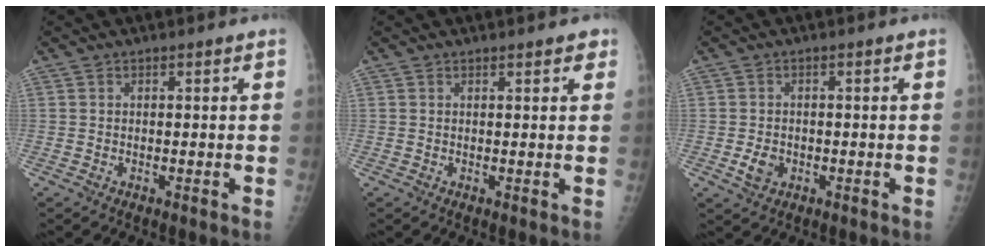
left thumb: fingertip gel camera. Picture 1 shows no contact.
{"total": 2.2, "force": [1.6, 0.9, 1.3], "torque": [-0.001, -0.003, 0.016]}
{"total": 3.2, "force": [-0.9, 2.5, 1.9], "torque": [-0.030, 0.001, -0.012]}